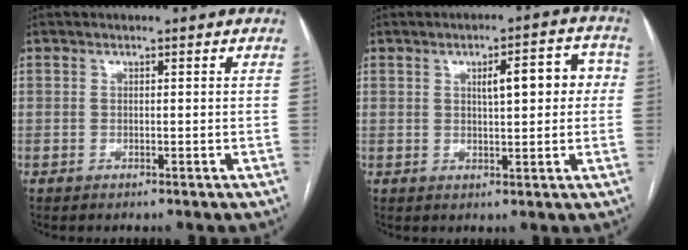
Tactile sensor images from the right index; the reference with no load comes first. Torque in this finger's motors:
{"motor_torque": [0.24, 0.04, 0.11, 0.03]}